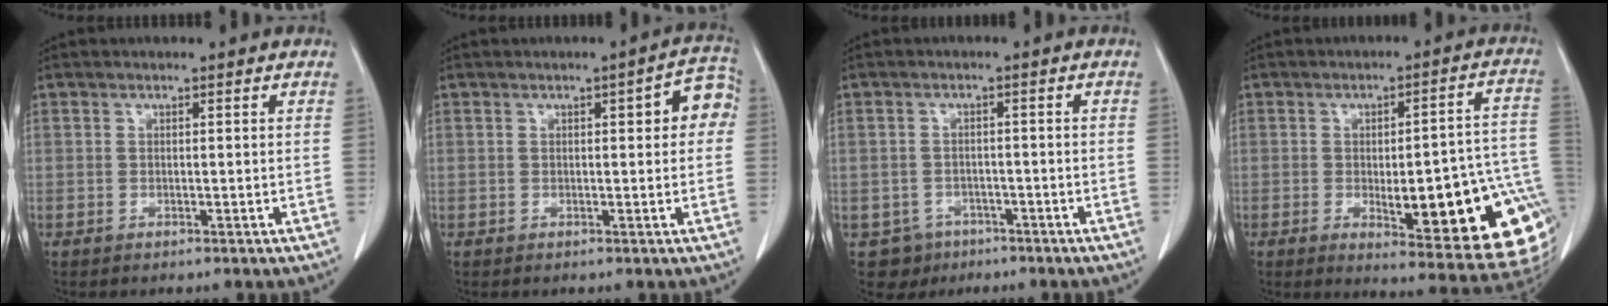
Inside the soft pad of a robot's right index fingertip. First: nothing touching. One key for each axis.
{"total": 5.0, "fx": 0.9, "fy": 1.6, "fz": 4.6, "tx": -0.044, "ty": 0.017, "tz": 0.004}
{"total": 4.3, "fx": -2.5, "fy": 3.6, "fz": 0.1, "tx": 0.001, "ty": 0.007, "tz": -0.031}
{"total": 21.7, "fx": -5.4, "fy": 5.1, "fz": 20.4, "tx": -0.159, "ty": 0.020, "tz": -0.046}